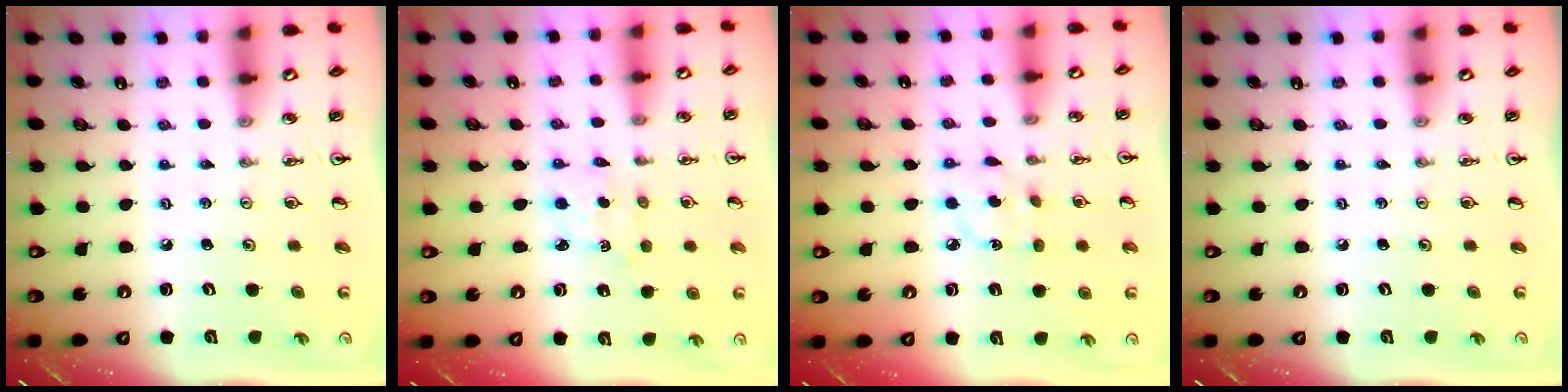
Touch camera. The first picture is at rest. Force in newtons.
{"total": 2.4, "press": 2.4, "slide": 0.3}
{"total": 4.0, "press": 4.0, "slide": 0.4}
{"total": 0.0}